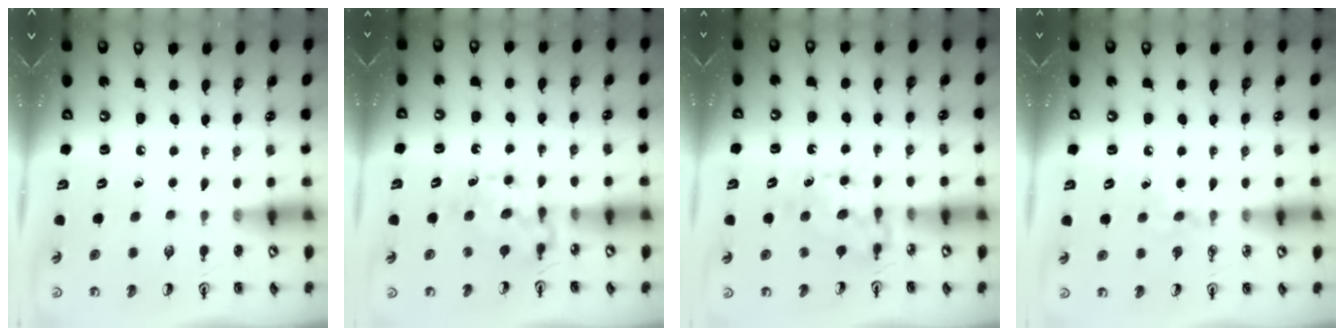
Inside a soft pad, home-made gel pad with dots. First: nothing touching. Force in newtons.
{"total": 7.1, "press": 7.0, "slide": 0.6}
{"total": 7.1, "press": 7.1, "slide": 0.7}
{"total": 3.9, "press": 3.9, "slide": 0.5}